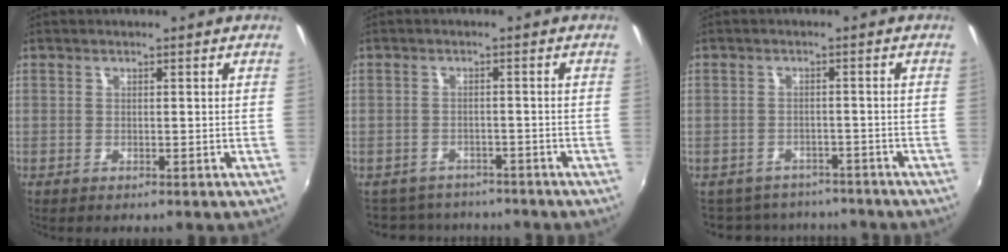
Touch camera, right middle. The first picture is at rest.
{"total": 7.5, "force": [-6.3, 3.9, 1.0], "torque": [-0.033, 0.021, -0.093]}
{"total": 8.8, "force": [-7.4, 4.7, 1.5], "torque": [-0.042, 0.024, -0.100]}